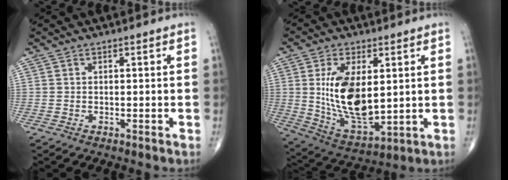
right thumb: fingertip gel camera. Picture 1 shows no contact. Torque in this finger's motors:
{"motor_torque": [1.92, 3.09, 1.81, 0.15, 0.54]}